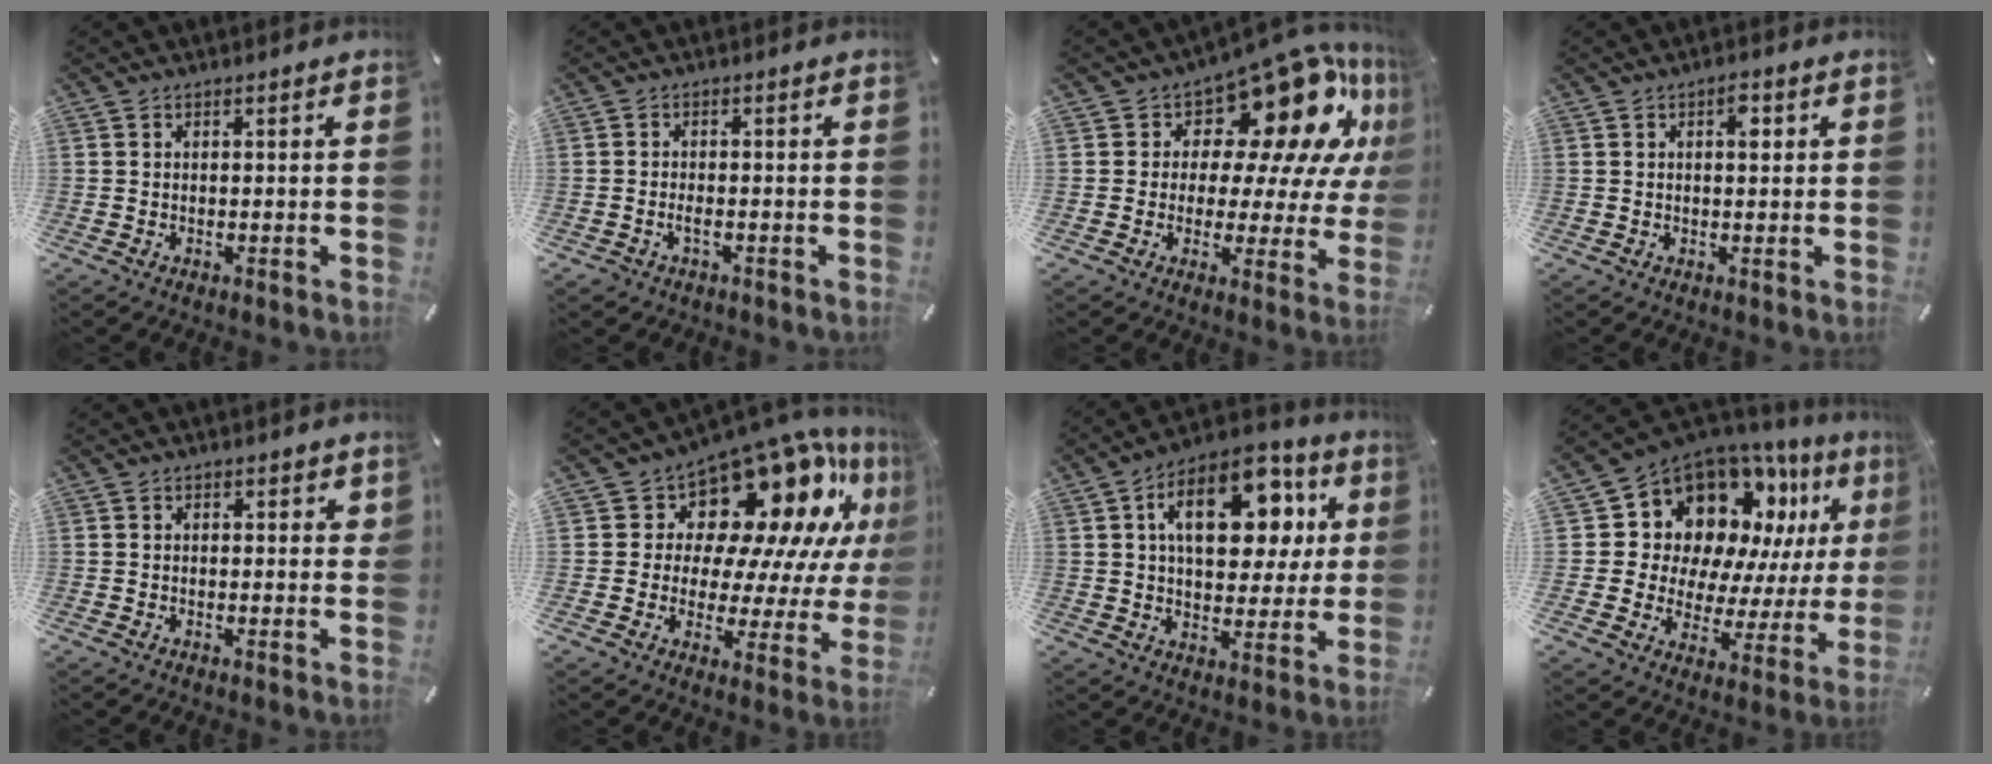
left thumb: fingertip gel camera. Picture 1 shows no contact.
{"total": 2.1, "force": [-1.1, 1.3, 1.2], "torque": [-0.024, 0.003, -0.021]}
{"total": 17.5, "force": [10.2, 9.1, 10.9], "torque": [-0.142, -0.091, 0.168]}
{"total": 2.8, "force": [0.8, 1.4, 2.3], "torque": [-0.025, -0.002, 0.007]}
{"total": 1.4, "force": [0.7, 0.9, 0.7], "torque": [0.001, -0.002, 0.008]}
{"total": 17.2, "force": [12.2, 8.5, 8.5], "torque": [-0.117, -0.126, 0.200]}
{"total": 19.2, "force": [6.6, 11.5, 13.9], "torque": [-0.208, -0.012, 0.112]}
{"total": 14.7, "force": [9.1, 10.0, 5.8], "torque": [-0.094, -0.096, 0.163]}